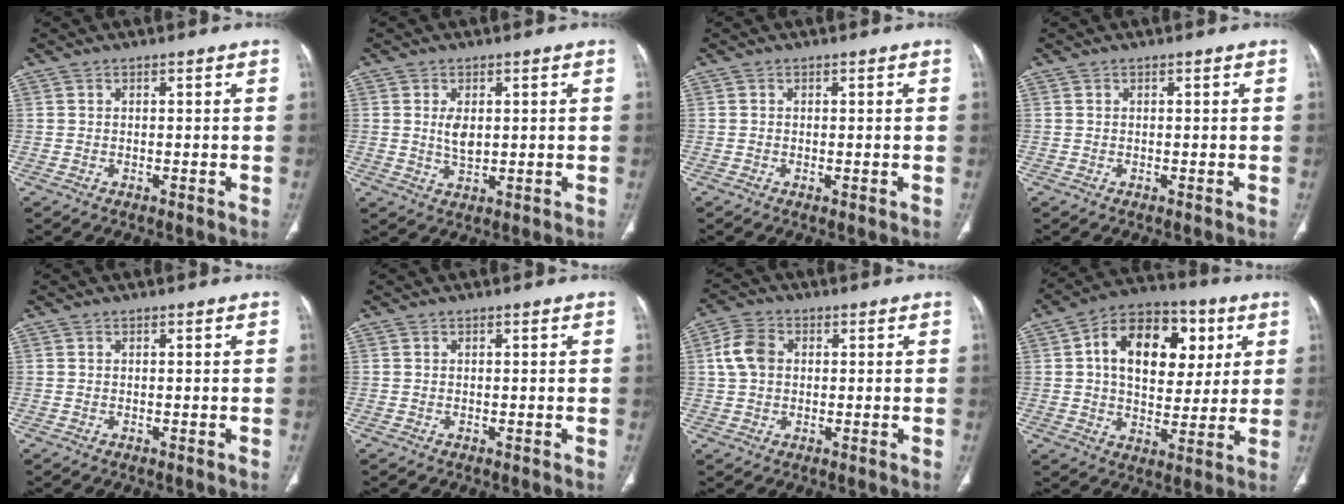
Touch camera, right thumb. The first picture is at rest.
{"total": 3.9, "force": [0.7, 2.2, 3.2], "torque": [-0.055, -0.010, 0.019]}
{"total": 0.5, "force": [-0.1, 0.2, 0.5], "torque": [-0.013, -0.003, -0.002]}
{"total": 0.0}
{"total": 0.0}
{"total": 0.0}
{"total": 6.2, "force": [0.9, 4.6, 4.1], "torque": [-0.081, 0.012, 0.014]}
{"total": 19.0, "force": [4.9, 12.2, 13.8], "torque": [-0.178, 0.007, 0.075]}